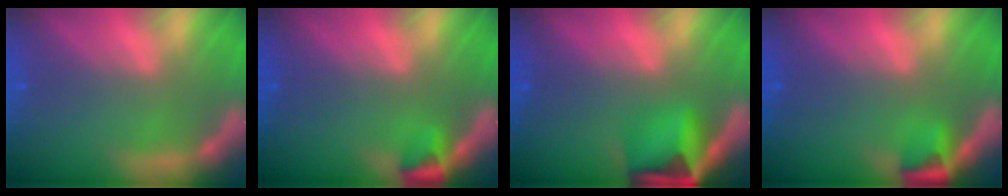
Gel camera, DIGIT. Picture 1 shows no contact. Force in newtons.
{"total": 1.9}
{"total": 6.4}
{"total": 2.4}